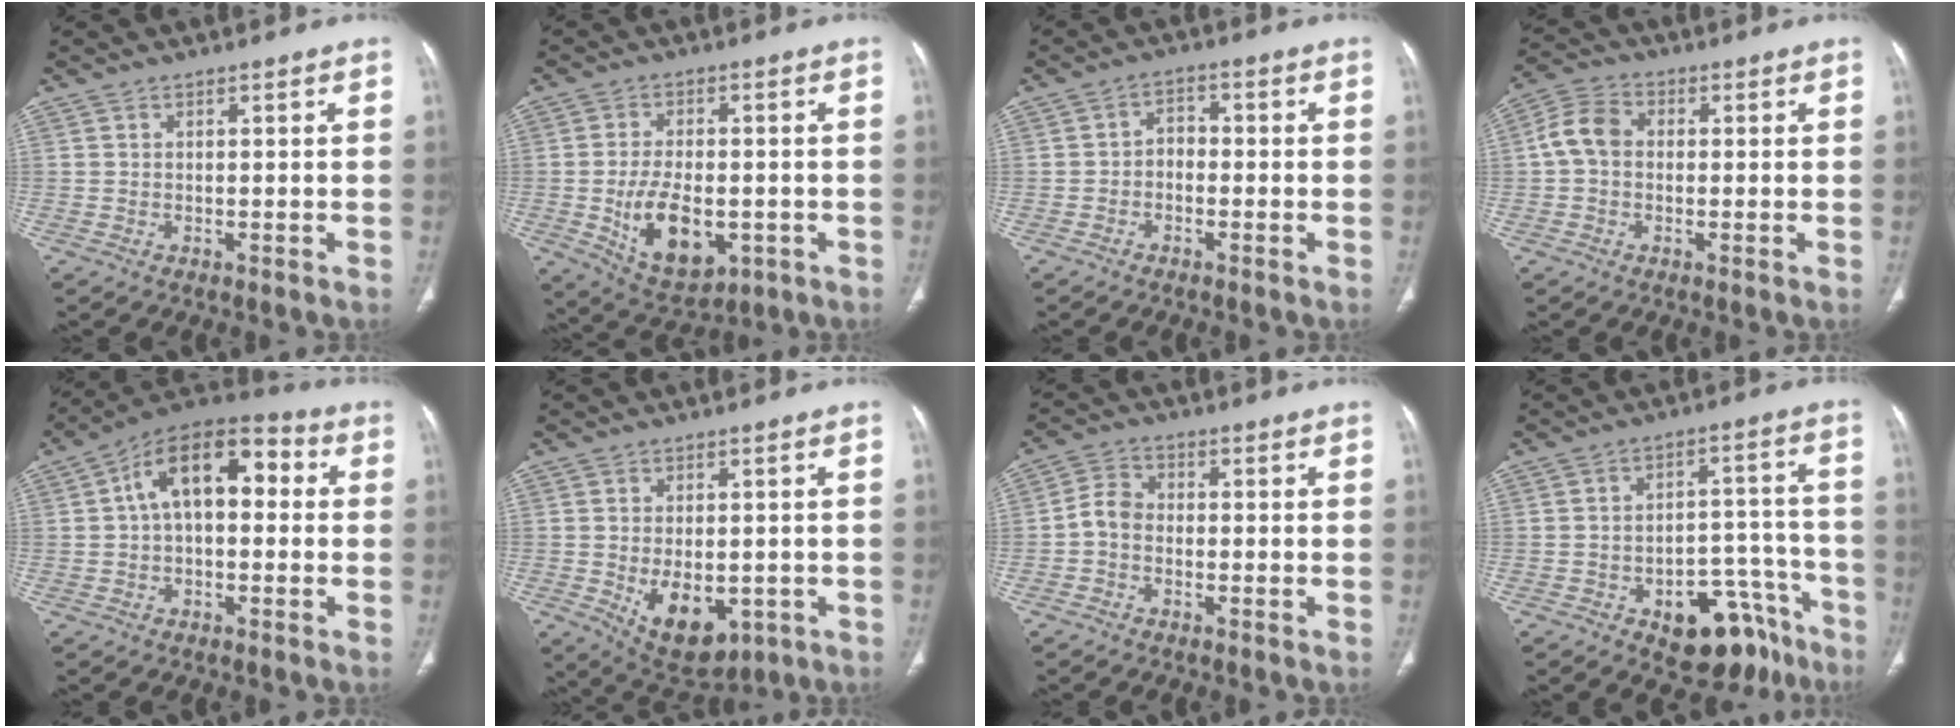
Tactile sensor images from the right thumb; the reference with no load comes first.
{"total": 12.3, "force": [-2.8, 7.1, 9.7], "torque": [-0.148, -0.002, -0.029]}
{"total": 3.1, "force": [-1.0, 2.3, 1.8], "torque": [-0.015, 0.021, -0.027]}
{"total": 6.4, "force": [0.1, 4.9, 4.1], "torque": [-0.076, 0.020, -0.007]}
{"total": 14.4, "force": [1.9, 8.2, 11.6], "torque": [-0.161, 0.043, 0.018]}
{"total": 10.5, "force": [-2.6, 6.4, 8.0], "torque": [-0.097, -0.009, -0.019]}
{"total": 4.2, "force": [-1.2, 3.1, 2.6], "torque": [-0.042, 0.016, -0.033]}
{"total": 15.1, "force": [-9.1, 8.4, 8.7], "torque": [-0.063, 0.082, -0.120]}